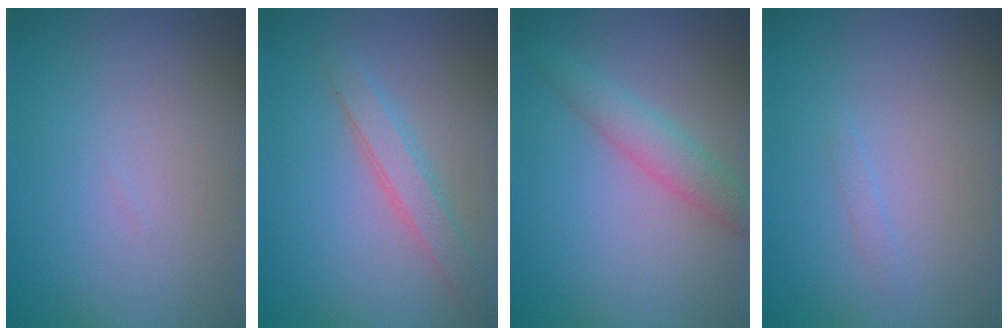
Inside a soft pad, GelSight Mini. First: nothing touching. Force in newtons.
{"total": 2.6, "press": 2.6, "slide": 0.1}
{"total": 2.9, "press": 2.9, "slide": 0.1}
{"total": 0.5, "press": 0.5, "slide": 0.1}